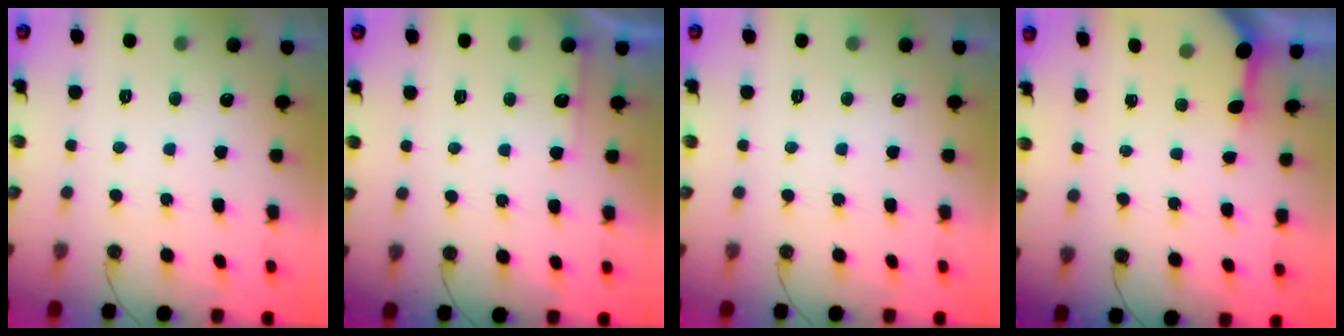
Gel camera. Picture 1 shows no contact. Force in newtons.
{"total": 3.0, "press": 3.0, "slide": 0.5}
{"total": 0.0}
{"total": 3.1, "press": 3.1, "slide": 0.4}